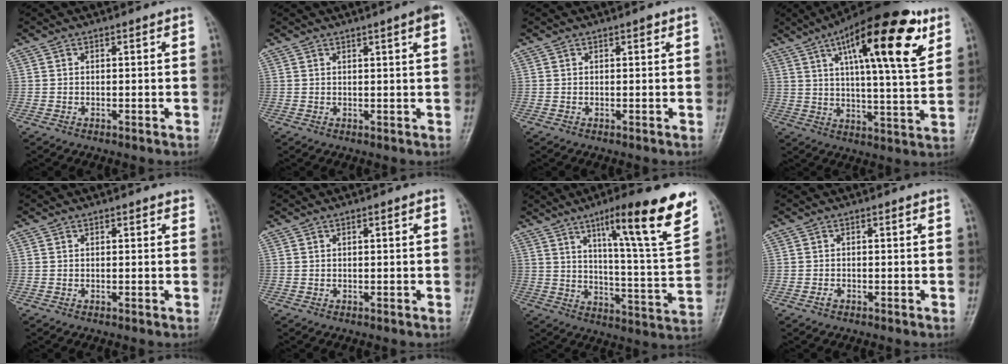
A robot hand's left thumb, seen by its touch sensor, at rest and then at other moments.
{"total": 3.4, "force": [1.8, -0.1, 2.9], "torque": [-0.039, -0.002, 0.023]}
{"total": 0.7, "force": [0.4, 0.3, 0.5], "torque": [-0.007, 0.000, 0.003]}
{"total": 22.3, "force": [10.5, 6.1, 18.8], "torque": [-0.265, -0.021, 0.156]}
{"total": 0.6, "force": [0.4, 0.3, 0.3], "torque": [-0.003, -0.002, 0.002]}
{"total": 1.0, "force": [0.2, 0.2, 0.9], "torque": [-0.018, 0.003, 0.003]}
{"total": 20.5, "force": [11.8, 2.5, 16.5], "torque": [-0.212, -0.053, 0.177]}
{"total": 0.8, "force": [-0.5, 0.4, 0.4], "torque": [-0.007, 0.004, -0.010]}